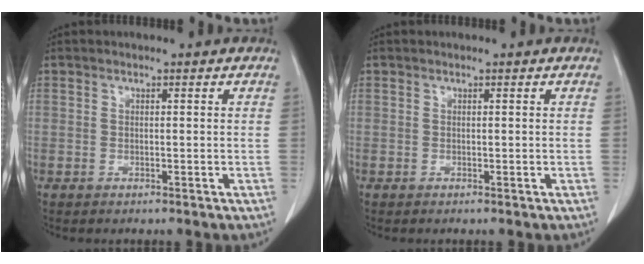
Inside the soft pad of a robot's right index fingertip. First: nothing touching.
{"total": 0.0}